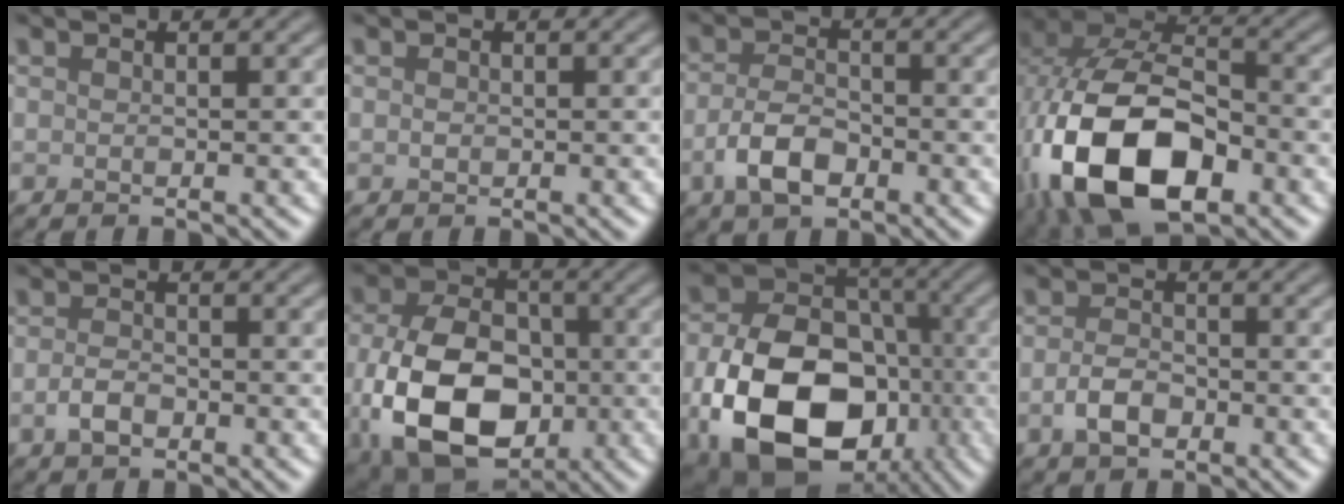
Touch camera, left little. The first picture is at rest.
{"total": 0.6, "force": [0.0, 0.6, 0.3], "torque": [-0.006, 0.000, -0.003]}
{"total": 4.1, "force": [-1.9, 2.2, 2.8], "torque": [-0.059, -0.001, -0.042]}
{"total": 16.3, "force": [-5.4, 9.6, 12.0], "torque": [-0.248, -0.032, -0.094]}
{"total": 2.0, "force": [-1.0, 1.2, 1.3], "torque": [-0.028, 0.000, -0.023]}
{"total": 13.2, "force": [-2.8, 8.9, 9.4], "torque": [-0.198, -0.037, -0.046]}
{"total": 15.3, "force": [-5.1, 10.5, 9.9], "torque": [-0.190, -0.042, -0.089]}
{"total": 2.8, "force": [-1.2, 1.7, 1.9], "torque": [-0.037, 0.000, -0.027]}